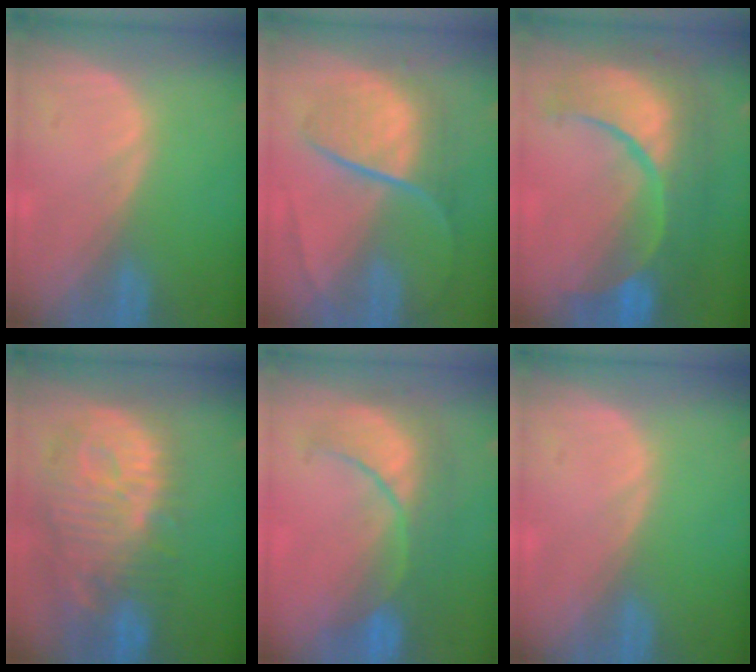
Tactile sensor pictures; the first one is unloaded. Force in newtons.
{"total": 9.2, "press": 7.6, "slide": 5.2}
{"total": 12.1, "press": 12.0, "slide": 1.5}
{"total": 12.8, "press": 11.4, "slide": 5.9}
{"total": 8.4, "press": 8.3, "slide": 1.3}
{"total": 0.0}